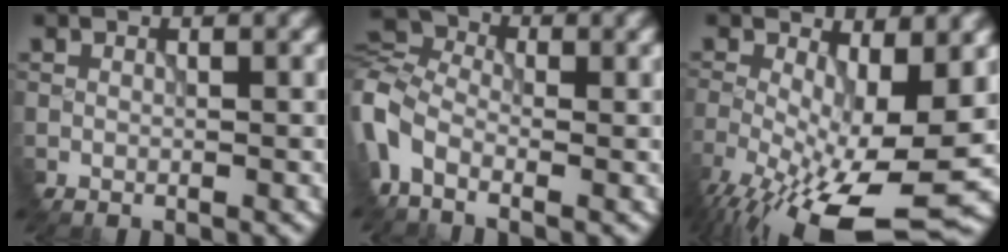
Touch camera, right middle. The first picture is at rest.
{"total": 5.8, "force": [-2.7, 3.4, 3.8], "torque": [-0.094, -0.001, -0.075]}
{"total": 13.2, "force": [-5.2, 4.2, 11.3], "torque": [-0.205, -0.027, -0.082]}